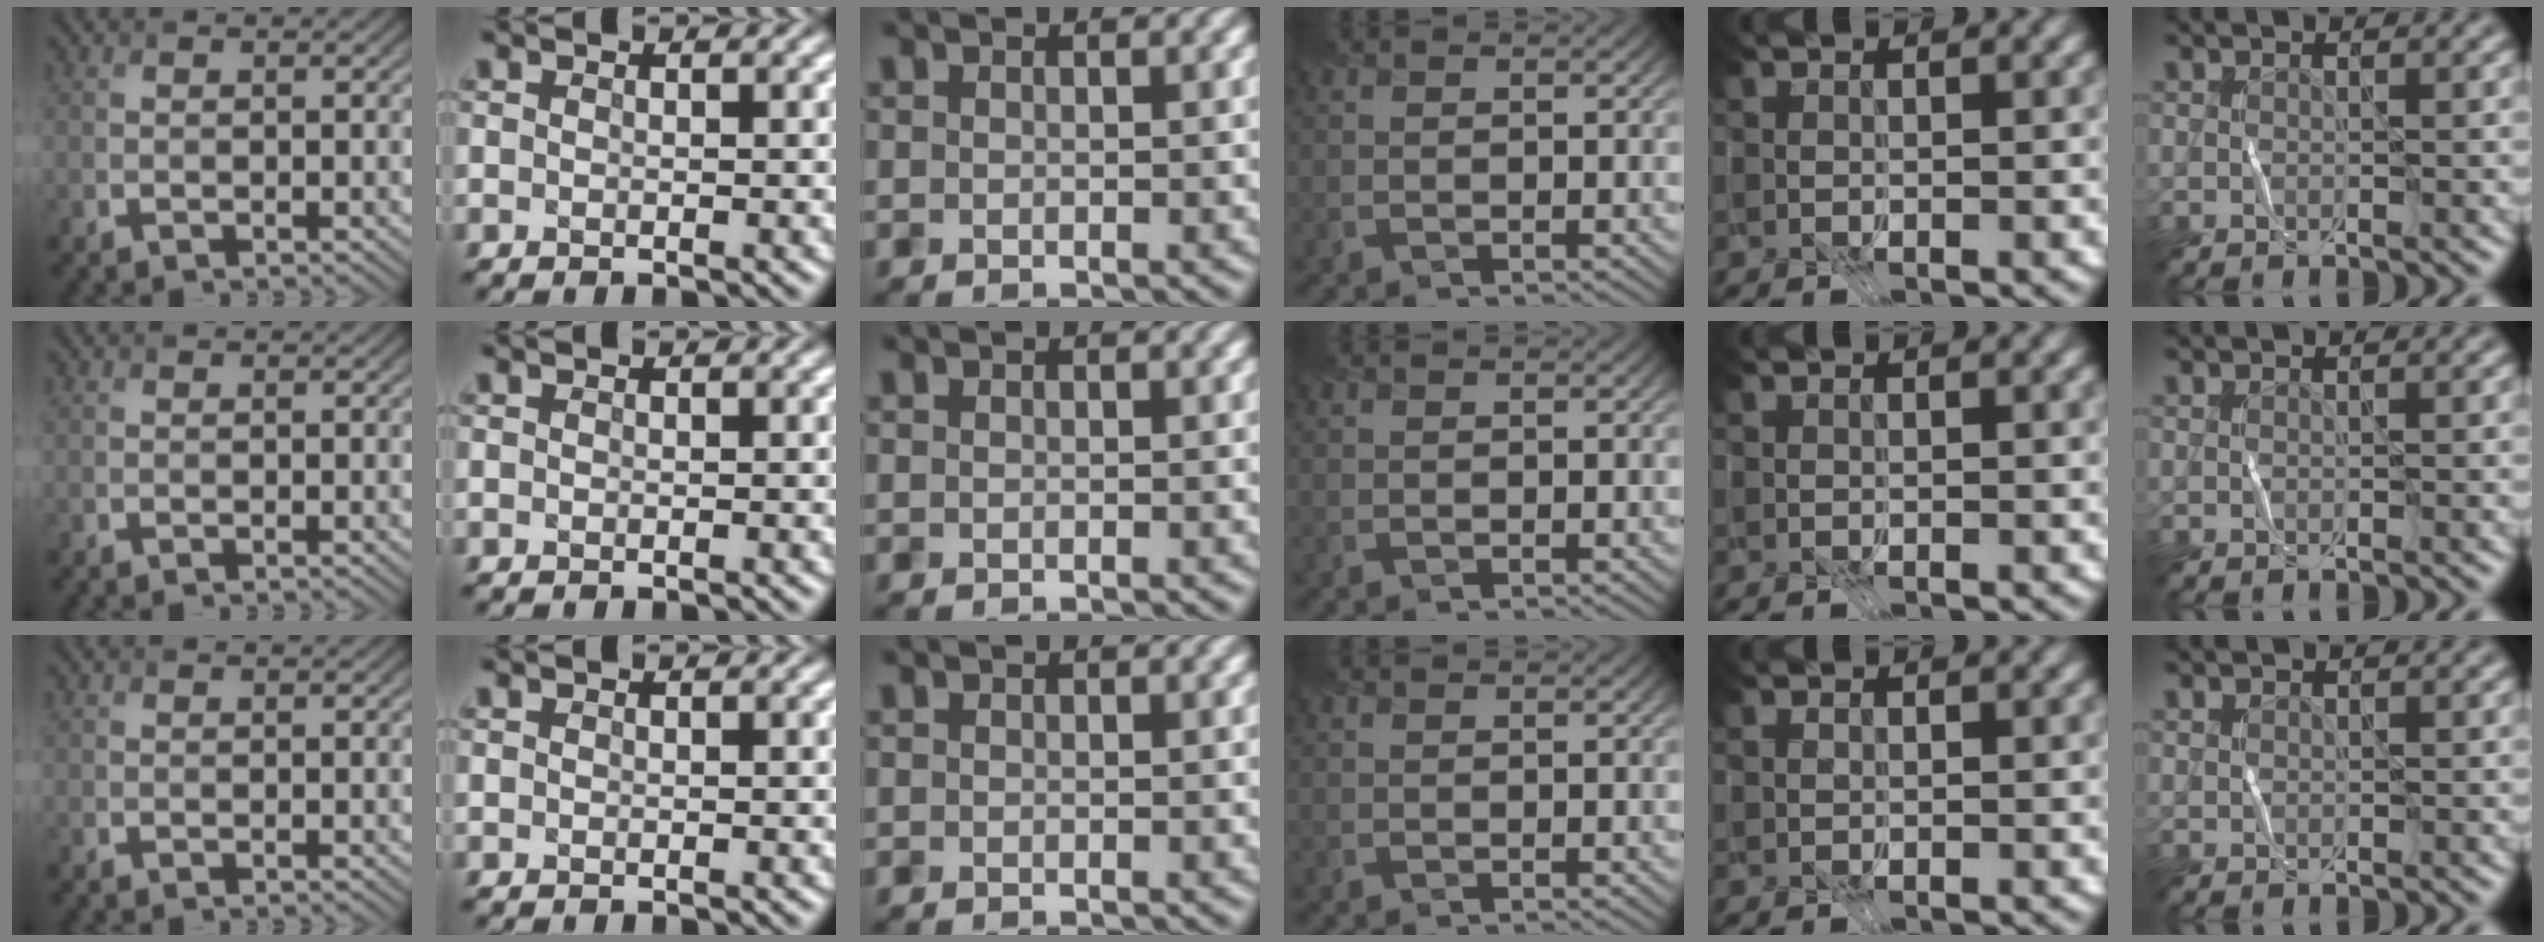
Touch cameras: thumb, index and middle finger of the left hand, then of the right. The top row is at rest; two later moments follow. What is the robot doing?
{"motion": "fold", "object": "coffee filter"}